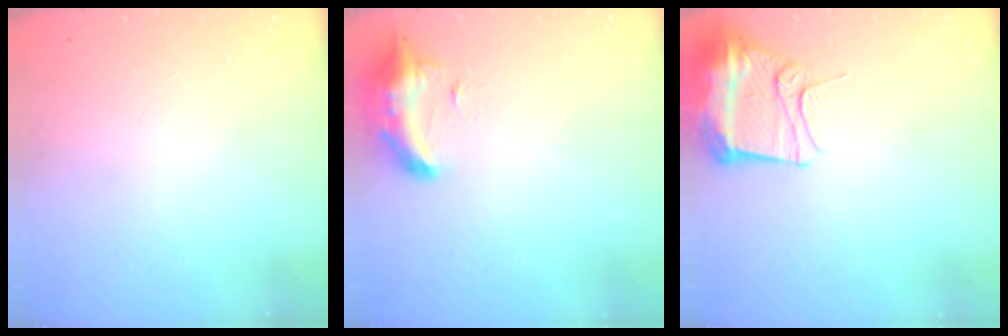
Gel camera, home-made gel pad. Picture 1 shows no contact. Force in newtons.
{"total": 12.6, "press": 10.6, "slide": 6.9}
{"total": 12.1, "press": 12.0, "slide": 1.4}